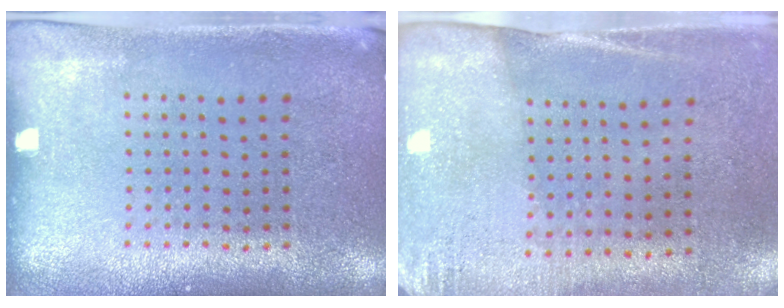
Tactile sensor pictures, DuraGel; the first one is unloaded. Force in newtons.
{"total": 2.7, "press": 2.4, "slide": 1.3}